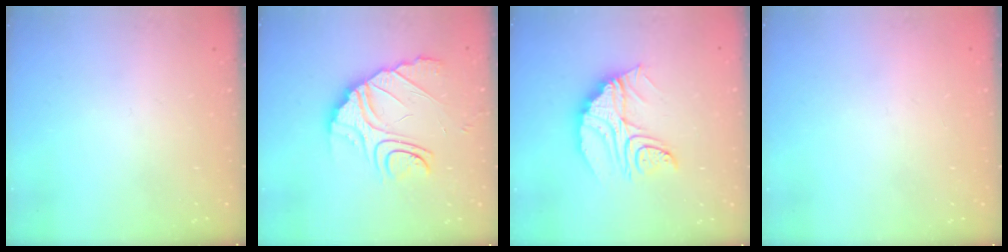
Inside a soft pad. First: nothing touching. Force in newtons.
{"total": 10.6, "press": 10.5, "slide": 0.7}
{"total": 13.6, "press": 13.6, "slide": 1.2}
{"total": 2.1, "press": 2.1, "slide": 0.1}